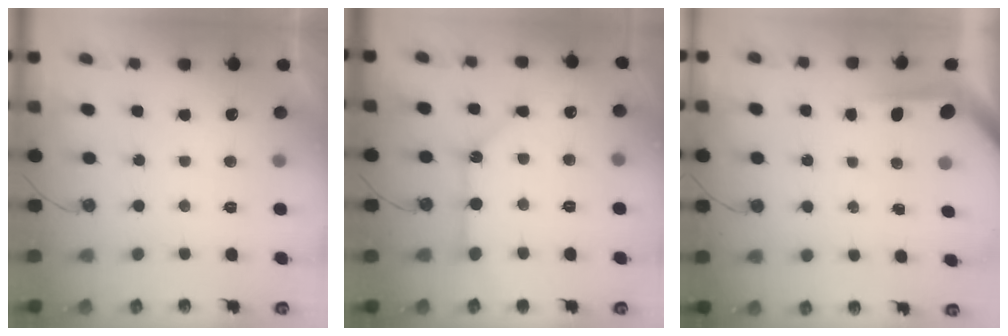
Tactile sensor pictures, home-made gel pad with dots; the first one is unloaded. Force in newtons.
{"total": 11.1, "press": 11.1, "slide": 1.1}
{"total": 4.0, "press": 4.0, "slide": 0.3}